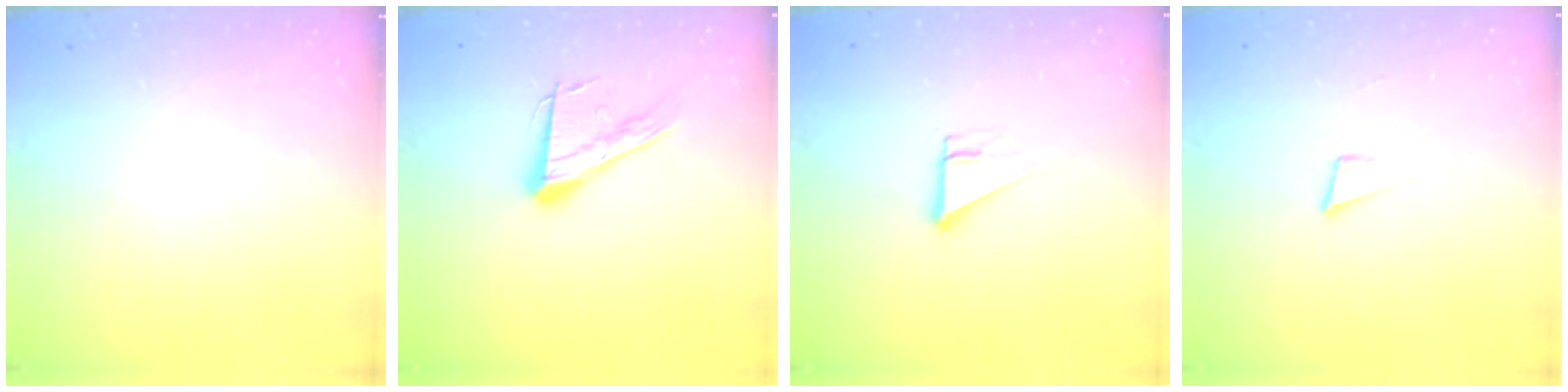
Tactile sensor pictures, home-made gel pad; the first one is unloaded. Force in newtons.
{"total": 13.0, "press": 13.0, "slide": 1.0}
{"total": 3.2, "press": 3.2, "slide": 0.1}
{"total": 4.0, "press": 2.6, "slide": 3.0}